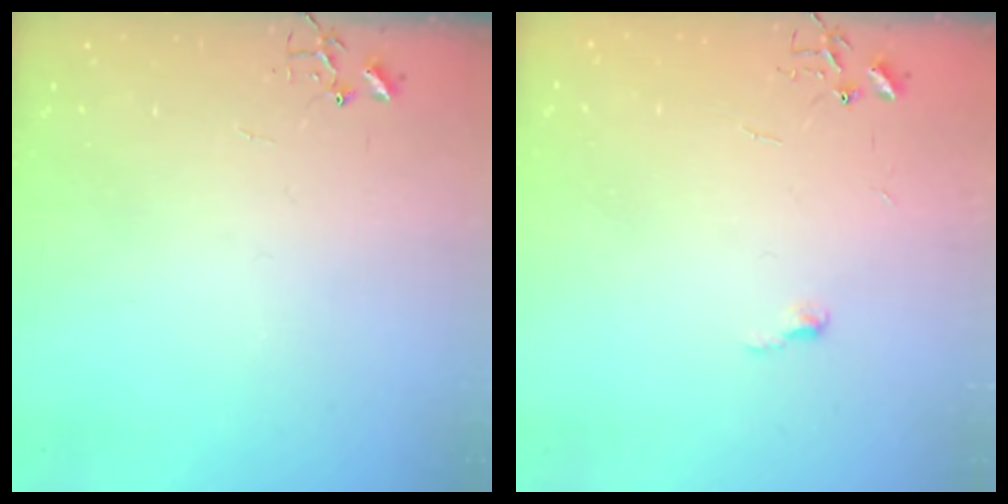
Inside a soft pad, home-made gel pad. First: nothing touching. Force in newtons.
{"total": 3.3, "press": 3.3, "slide": 0.4}